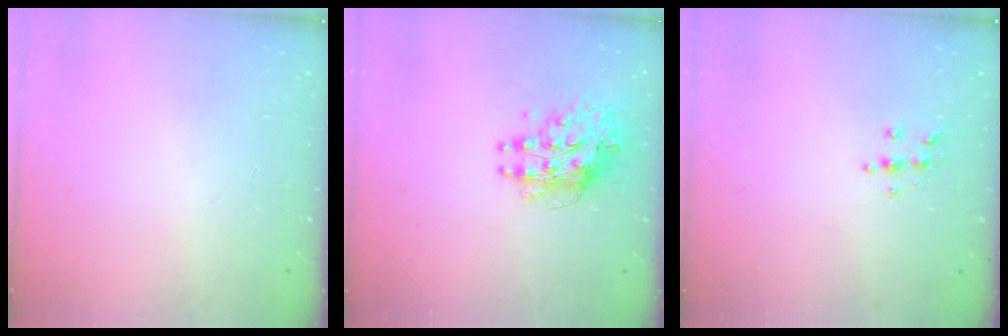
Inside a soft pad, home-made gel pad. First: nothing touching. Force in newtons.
{"total": 9.0, "press": 9.0, "slide": 0.9}
{"total": 5.1, "press": 5.1, "slide": 0.3}